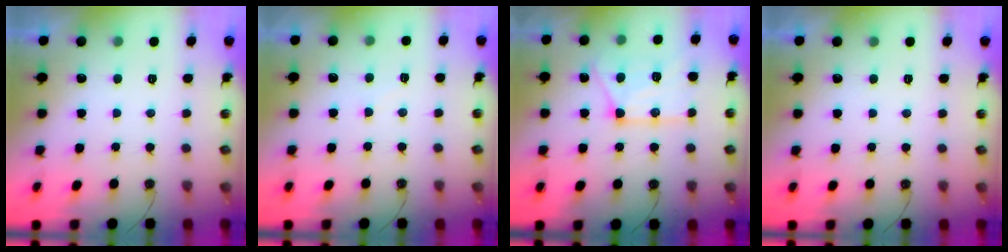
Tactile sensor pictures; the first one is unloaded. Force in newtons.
{"total": 2.9, "press": 2.9, "slide": 0.4}
{"total": 14.4, "press": 14.4, "slide": 0.7}
{"total": 0.0}